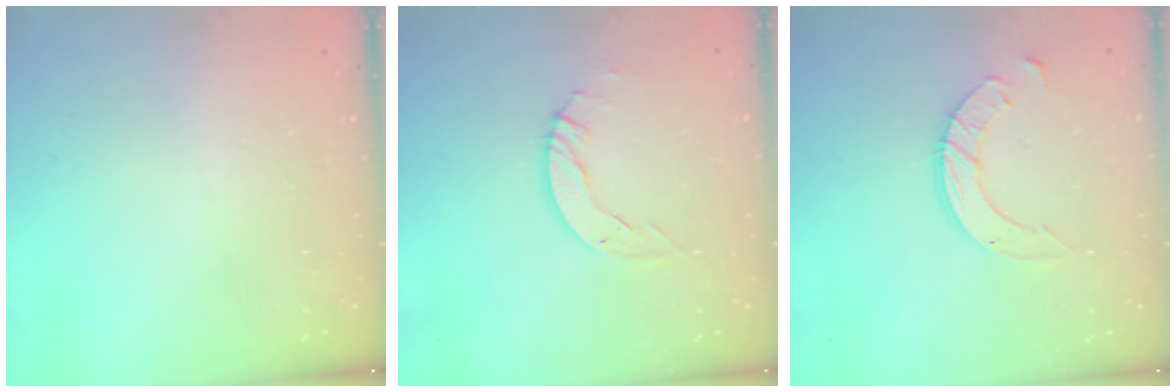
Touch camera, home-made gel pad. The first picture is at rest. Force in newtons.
{"total": 4.9, "press": 4.9, "slide": 0.1}
{"total": 9.7, "press": 9.6, "slide": 0.8}